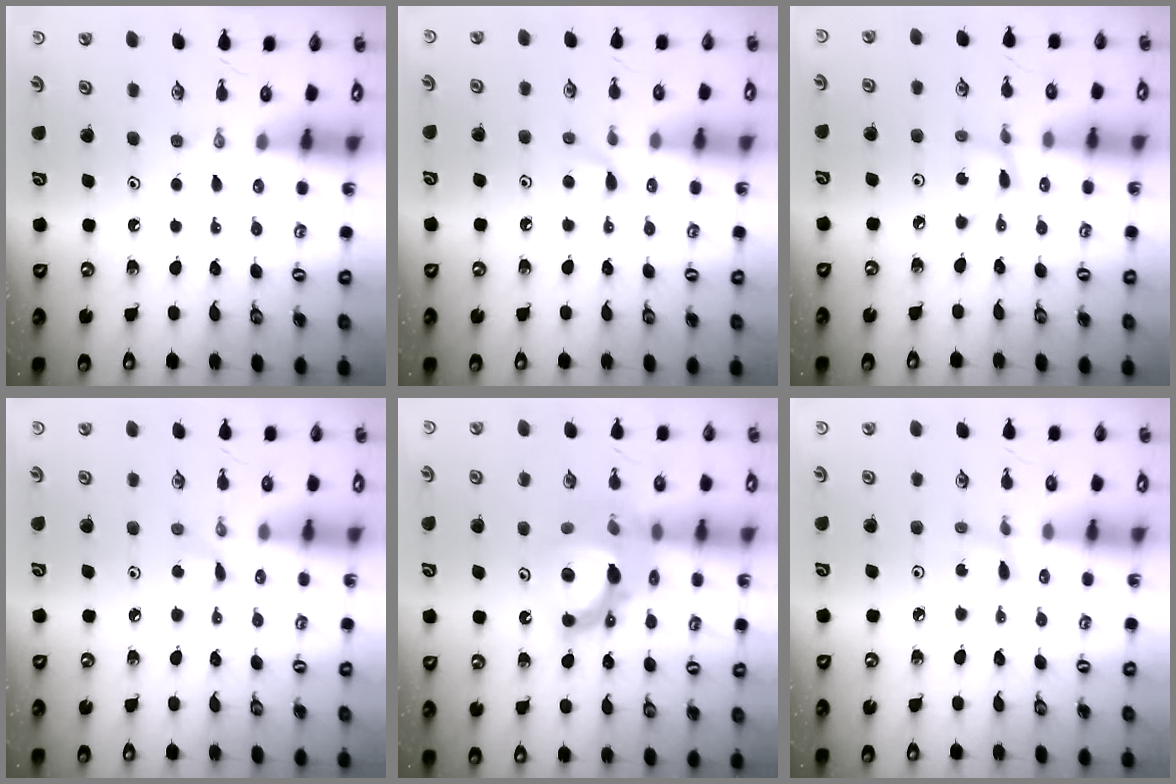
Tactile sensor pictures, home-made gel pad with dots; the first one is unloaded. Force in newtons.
{"total": 6.0, "press": 6.0, "slide": 0.7}
{"total": 2.6, "press": 2.6, "slide": 0.0}
{"total": 5.1, "press": 5.1, "slide": 0.4}
{"total": 16.2, "press": 16.1, "slide": 1.6}
{"total": 2.5, "press": 2.5, "slide": 0.4}